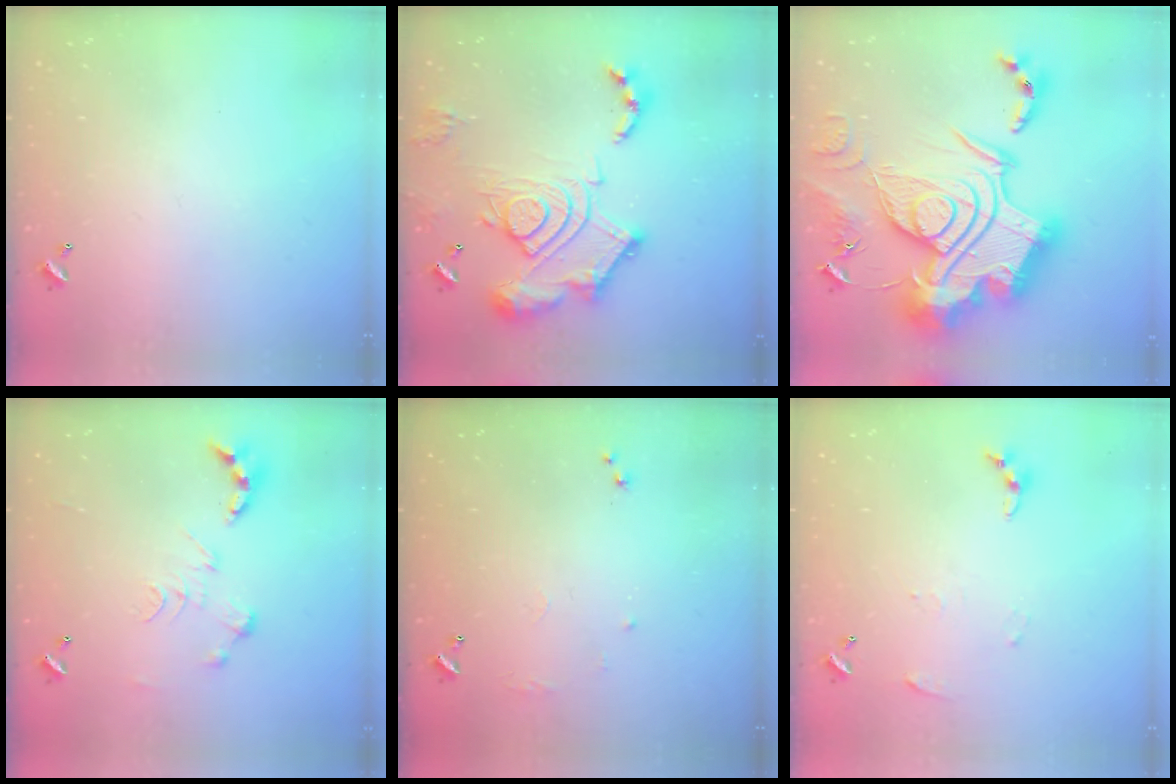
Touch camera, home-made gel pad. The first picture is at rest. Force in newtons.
{"total": 21.5, "press": 21.4, "slide": 2.5}
{"total": 0.6, "press": 0.6, "slide": 0.0}
{"total": 0.0}
{"total": 6.4, "press": 6.3, "slide": 1.0}
{"total": 4.6, "press": 4.6, "slide": 0.5}